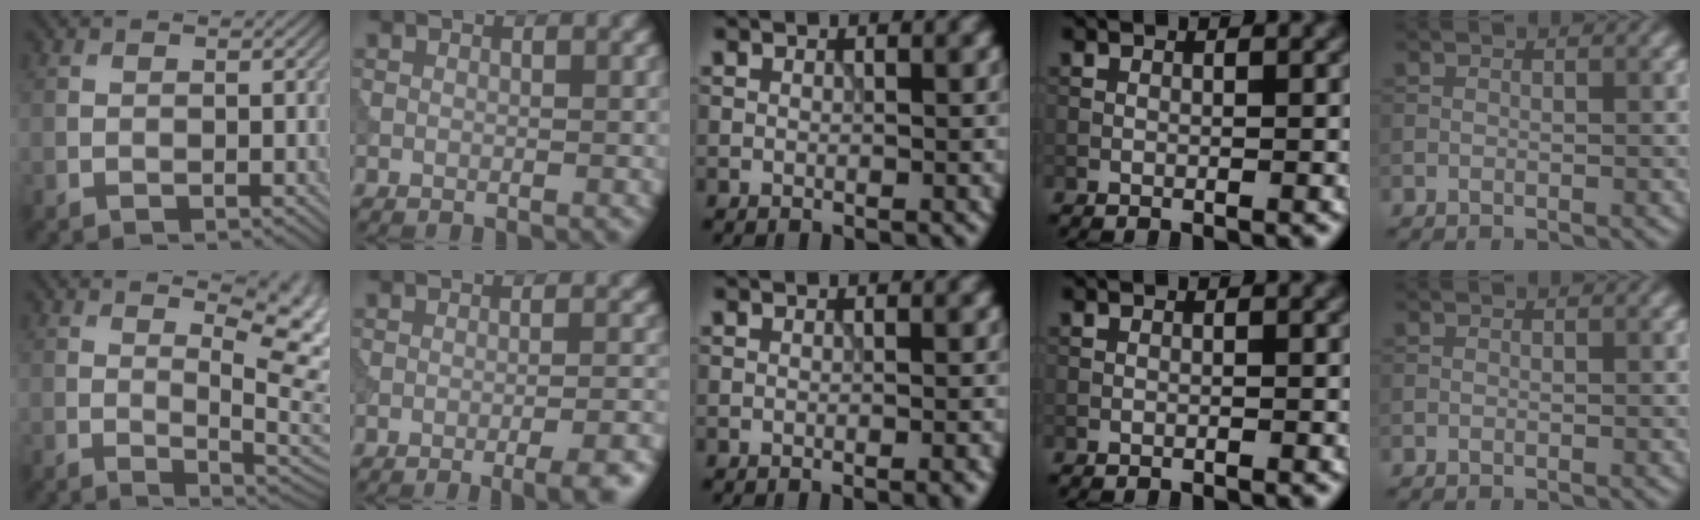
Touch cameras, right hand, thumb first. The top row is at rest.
{"thumb": {"total": 10.0, "force": [4.5, 2.8, 8.5], "torque": [-0.130, 0.009, 0.065]}, "index": {"total": 6.5, "force": [-3.9, 2.0, 4.8], "torque": [-0.042, 0.007, -0.041]}, "middle": {"total": 1.4, "force": [-0.6, 0.3, 1.2], "torque": [-0.006, 0.001, -0.011]}}